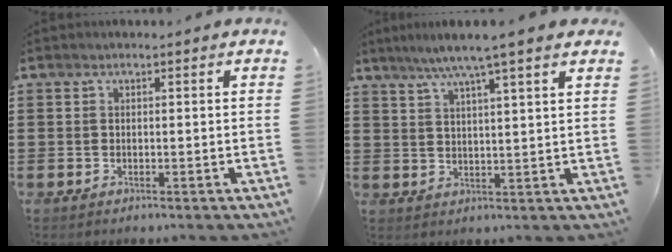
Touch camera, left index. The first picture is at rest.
{"total": 5.9, "force": [4.4, -0.6, 3.9], "torque": [-0.087, -0.011, 0.074]}